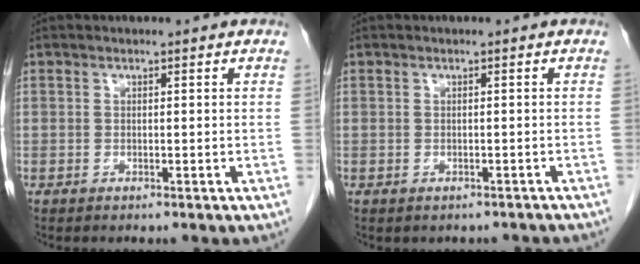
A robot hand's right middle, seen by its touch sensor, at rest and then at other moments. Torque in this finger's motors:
{"motor_torque": [0.06, 0.02, -0.04, 0.00]}